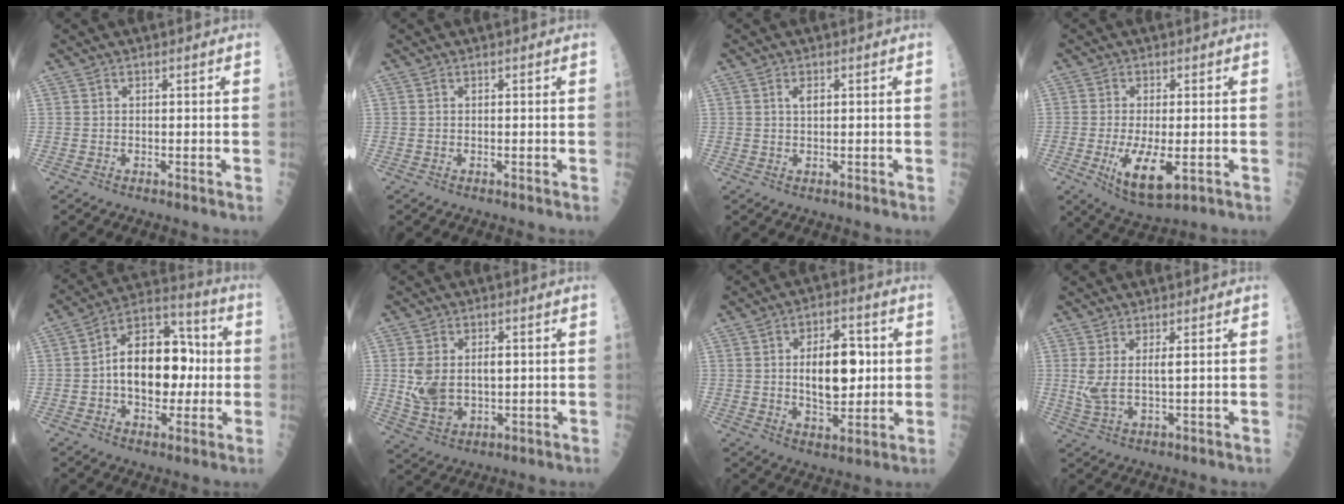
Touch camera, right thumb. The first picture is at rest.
{"total": 0.0}
{"total": 1.5, "force": [0.5, 0.7, 1.3], "torque": [-0.021, 0.000, 0.008]}
{"total": 9.3, "force": [-2.3, 3.2, 8.4], "torque": [-0.150, -0.023, -0.031]}
{"total": 17.4, "force": [-0.6, 10.8, 13.6], "torque": [-0.170, 0.036, -0.015]}
{"total": 9.5, "force": [0.7, 6.4, 7.0], "torque": [-0.121, 0.000, 0.026]}
{"total": 12.1, "force": [1.2, 6.4, 10.1], "torque": [-0.123, 0.000, 0.022]}
{"total": 4.7, "force": [1.0, 1.2, 4.4], "torque": [-0.113, -0.009, 0.027]}